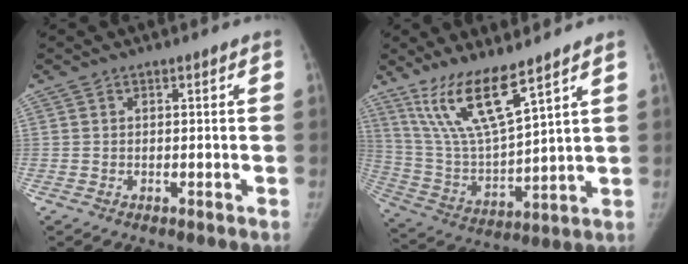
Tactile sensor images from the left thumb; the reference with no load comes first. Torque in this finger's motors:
{"motor_torque": [-0.06, 0.35, 1.46, -1.31, 0.14]}